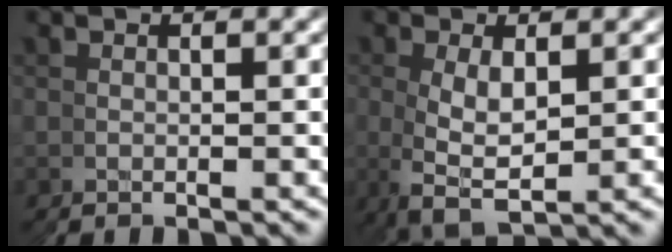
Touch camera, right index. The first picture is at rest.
{"total": 3.7, "force": [-0.1, 2.4, 2.9], "torque": [-0.074, -0.005, 0.000]}